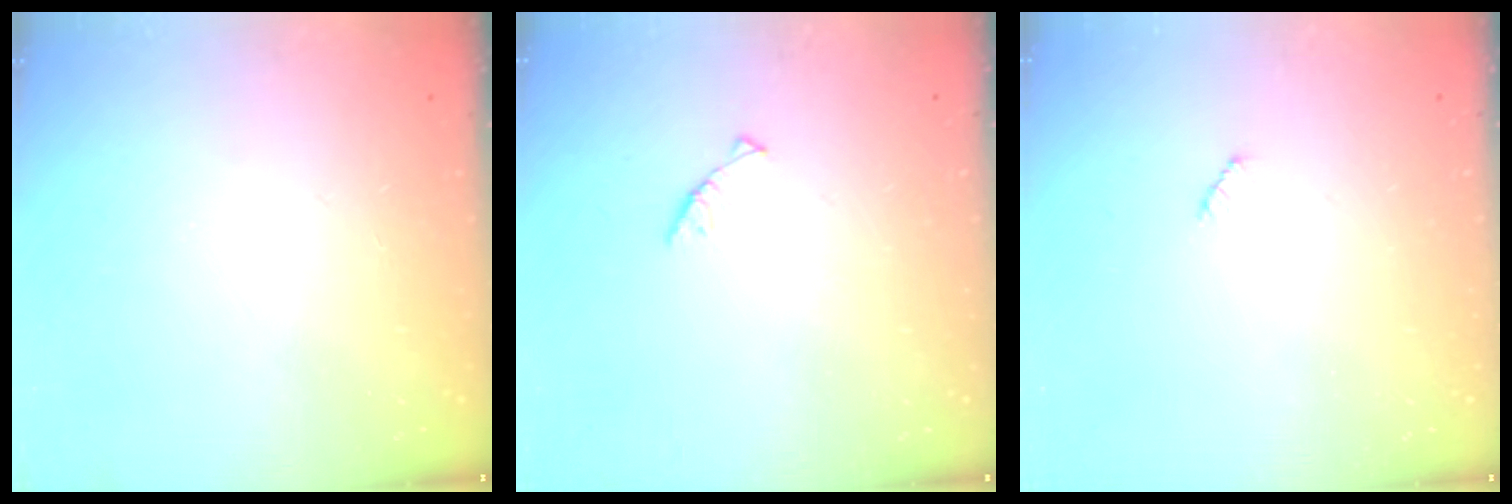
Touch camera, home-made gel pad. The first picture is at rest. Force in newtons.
{"total": 3.0, "press": 3.0, "slide": 0.3}
{"total": 2.5, "press": 2.5, "slide": 0.3}